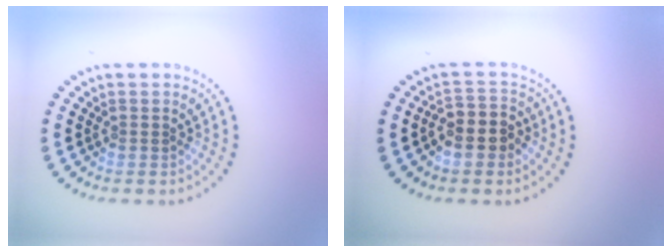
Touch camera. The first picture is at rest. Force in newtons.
{"total": 2.8, "press": 2.5, "slide": 1.3}